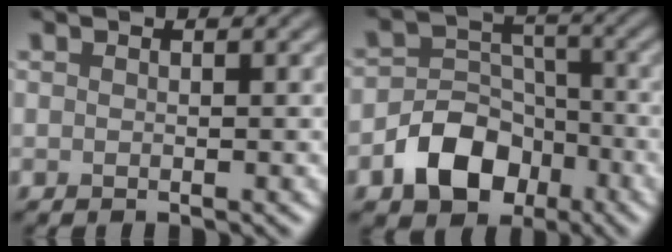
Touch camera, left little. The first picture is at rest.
{"total": 6.7, "force": [-3.4, 4.8, 3.2], "torque": [-0.044, -0.003, -0.066]}